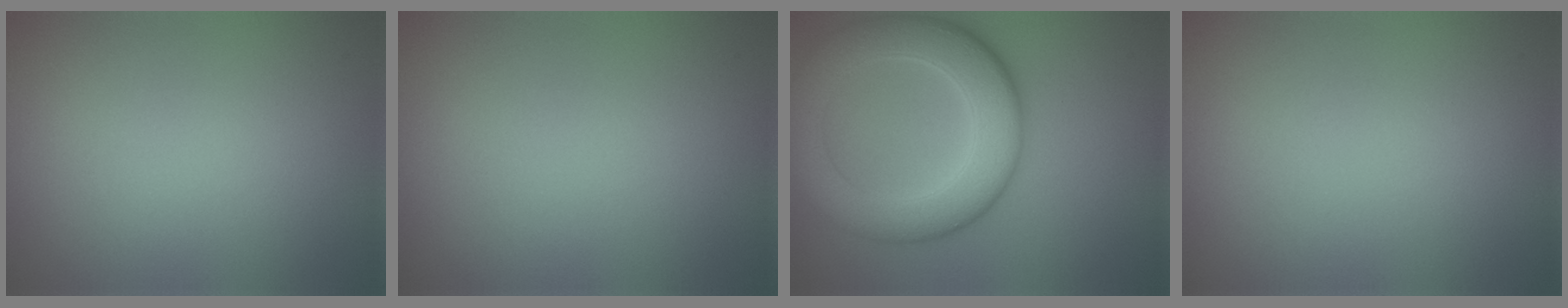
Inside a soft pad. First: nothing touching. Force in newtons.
{"total": 0.0}
{"total": 8.0, "press": 8.0, "slide": 0.4}
{"total": 0.0}